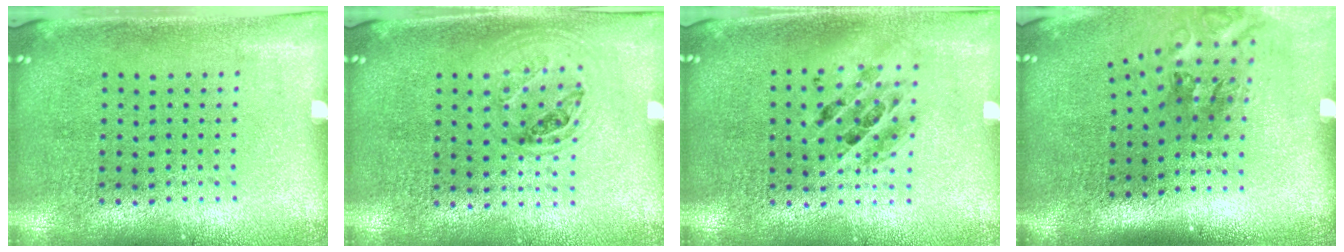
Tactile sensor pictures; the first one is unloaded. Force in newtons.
{"total": 1.0, "press": 0.9, "slide": 0.3}
{"total": 1.4, "press": 1.2, "slide": 0.7}
{"total": 1.8, "press": 1.1, "slide": 1.4}